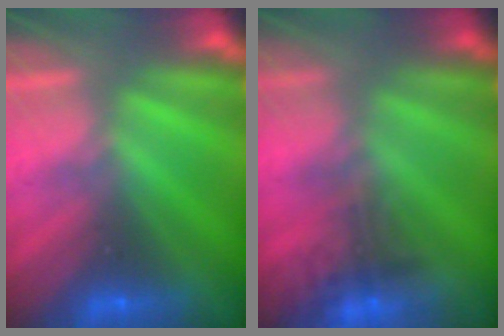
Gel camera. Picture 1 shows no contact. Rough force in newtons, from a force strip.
{"total": 5.0}